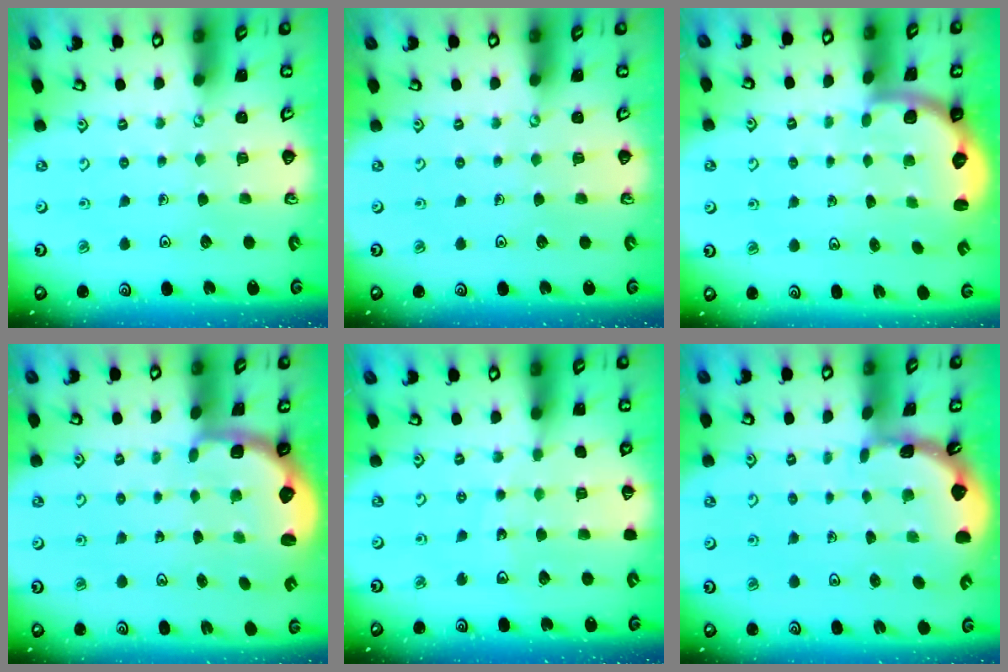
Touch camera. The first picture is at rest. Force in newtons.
{"total": 0.0}
{"total": 2.6, "press": 2.2, "slide": 1.3}
{"total": 2.6, "press": 1.9, "slide": 1.7}
{"total": 4.2, "press": 3.3, "slide": 2.5}
{"total": 1.7, "press": 1.7, "slide": 0.1}